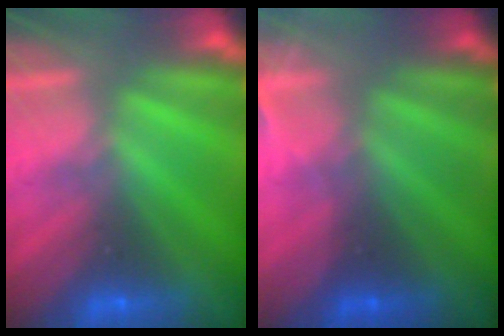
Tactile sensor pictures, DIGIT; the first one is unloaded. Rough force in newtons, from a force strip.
{"total": 2.9}